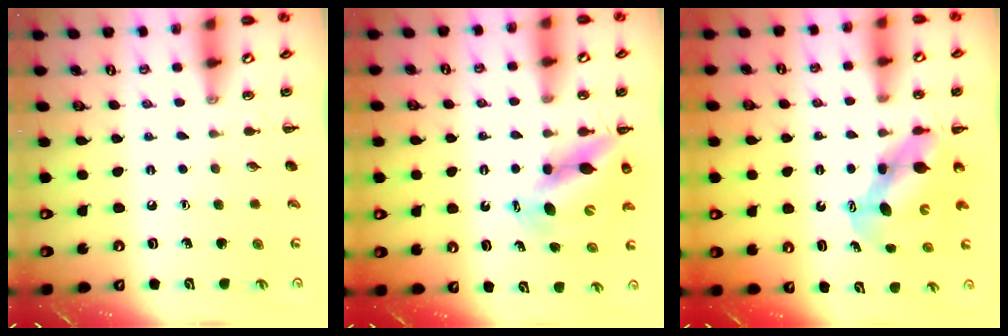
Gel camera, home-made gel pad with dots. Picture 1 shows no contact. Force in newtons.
{"total": 11.1, "press": 10.7, "slide": 3.0}
{"total": 6.4, "press": 6.3, "slide": 1.5}